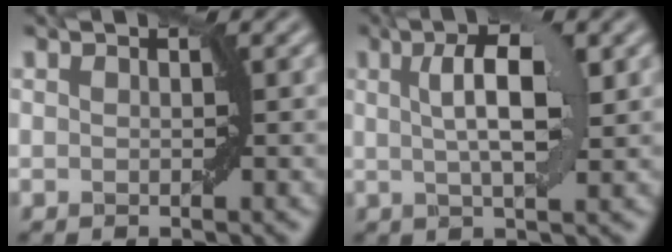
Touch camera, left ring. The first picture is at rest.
{"total": 5.7, "force": [1.5, 1.5, 5.3], "torque": [-0.080, 0.008, 0.023]}